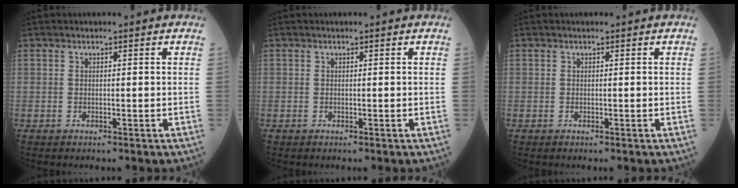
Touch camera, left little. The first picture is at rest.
{"total": 0.0}
{"total": 0.0}